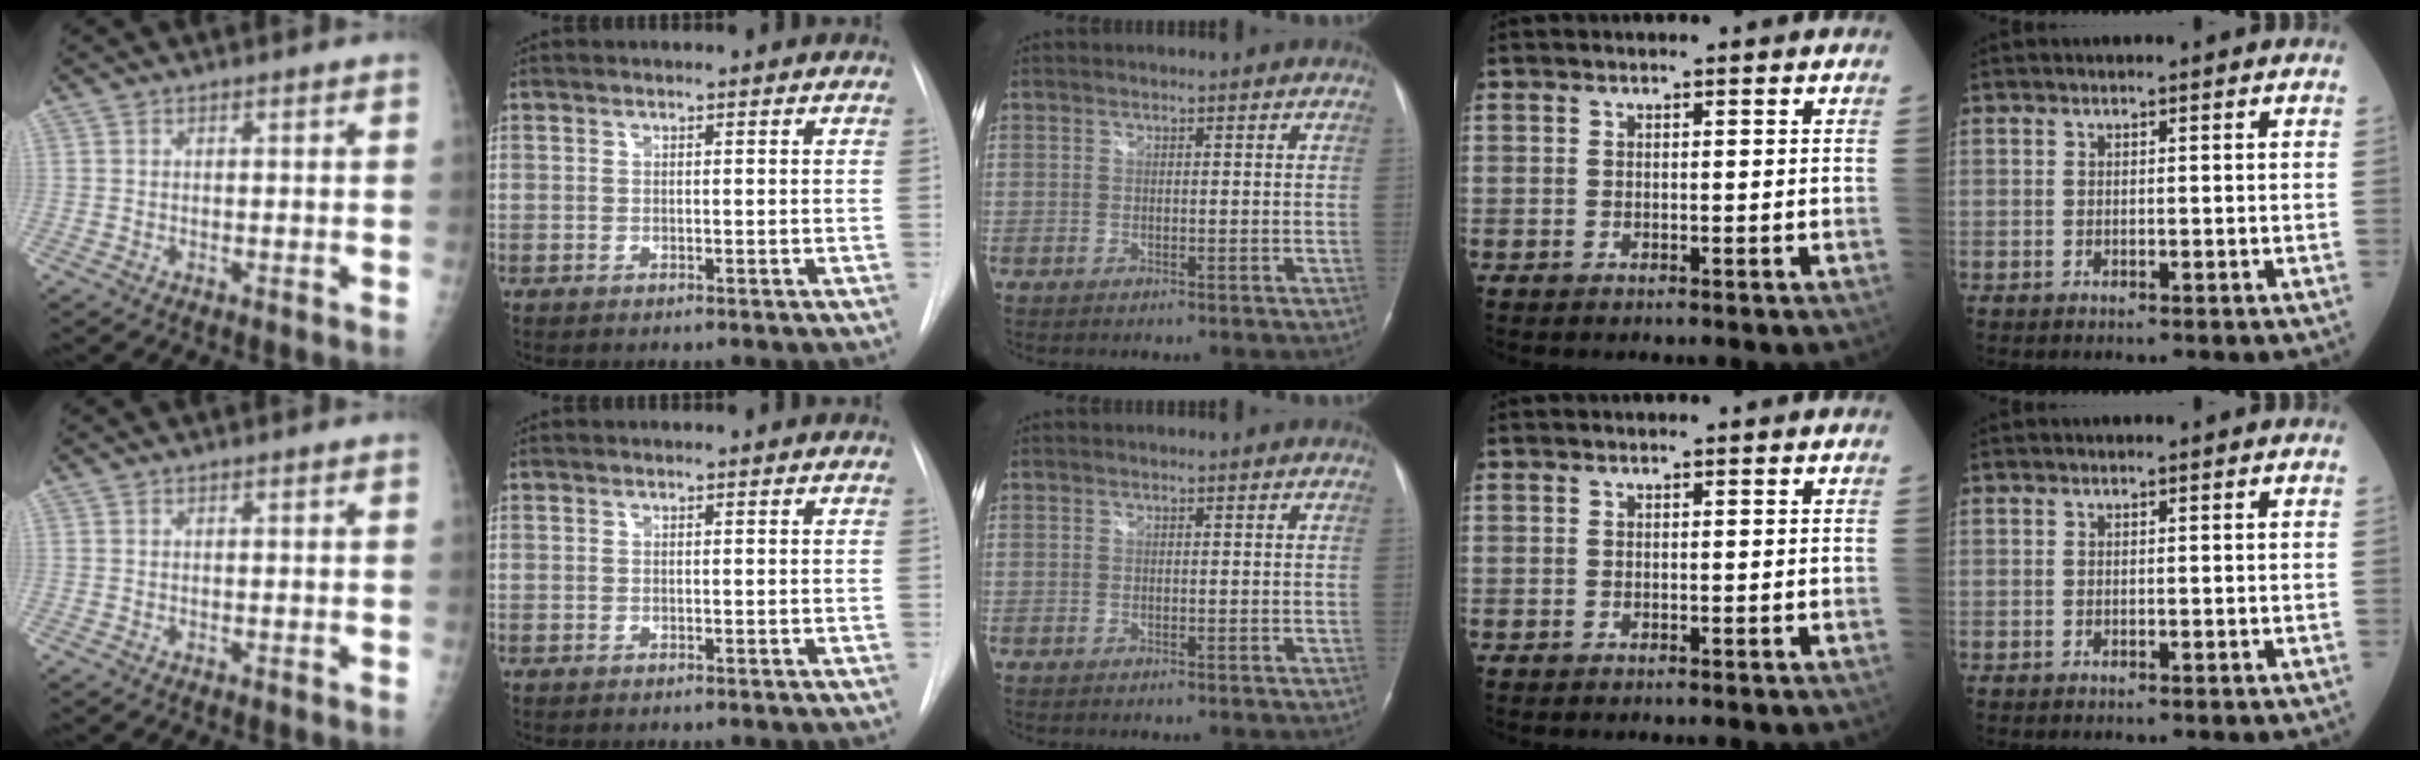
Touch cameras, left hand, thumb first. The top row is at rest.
{}